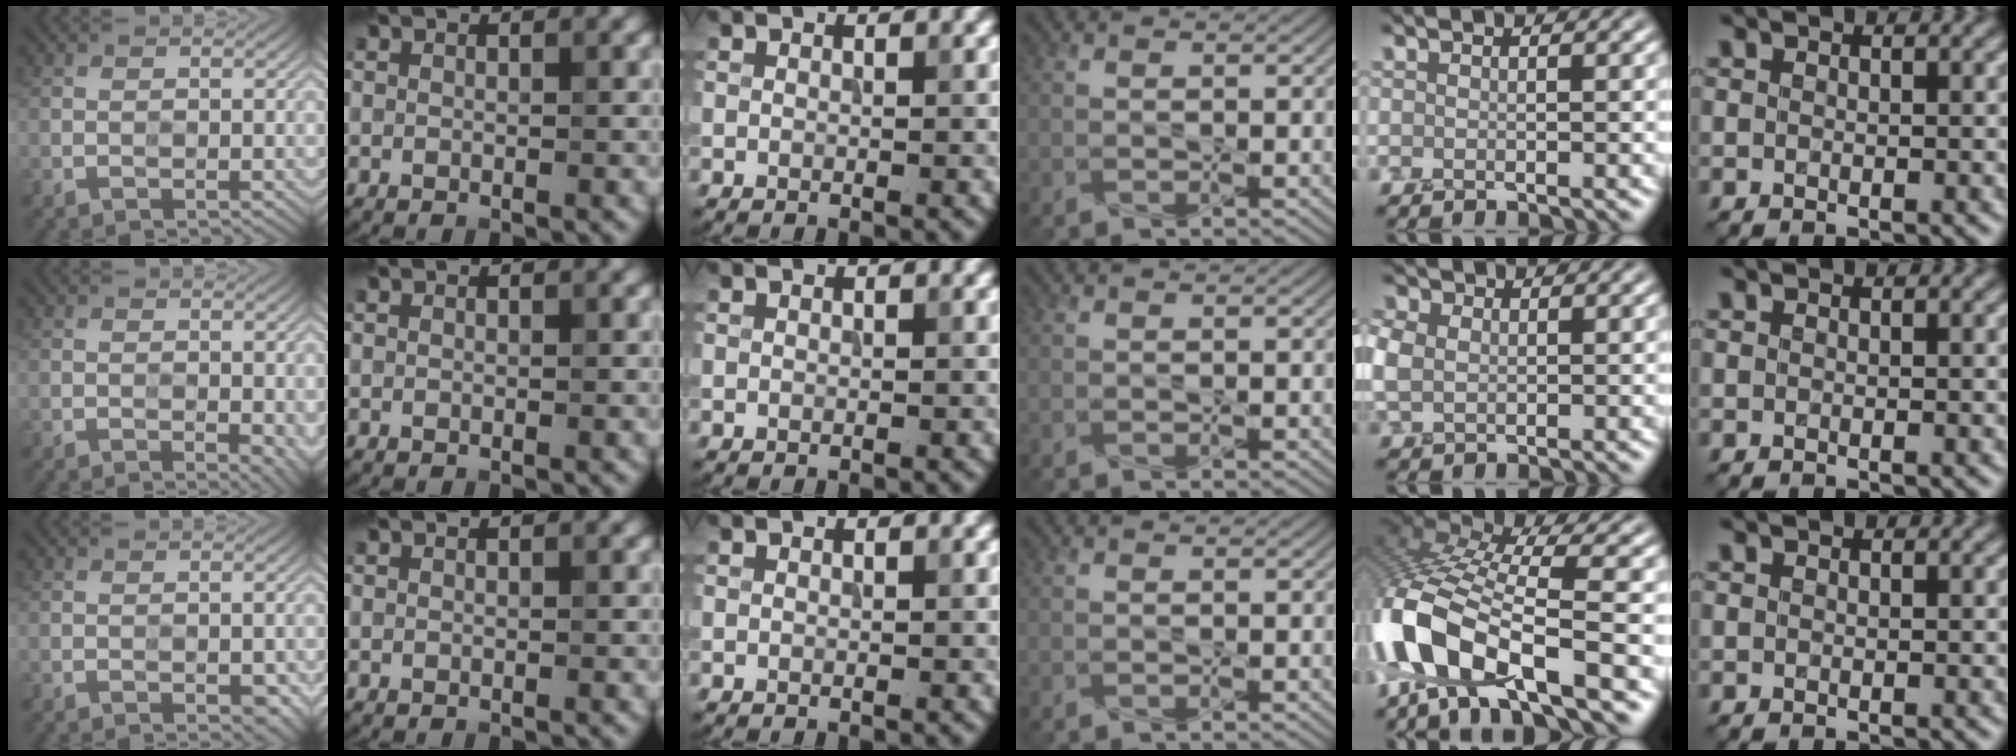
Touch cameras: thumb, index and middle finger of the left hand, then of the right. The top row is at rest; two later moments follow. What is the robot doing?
{"motion": "screw", "object": "penn cap"}